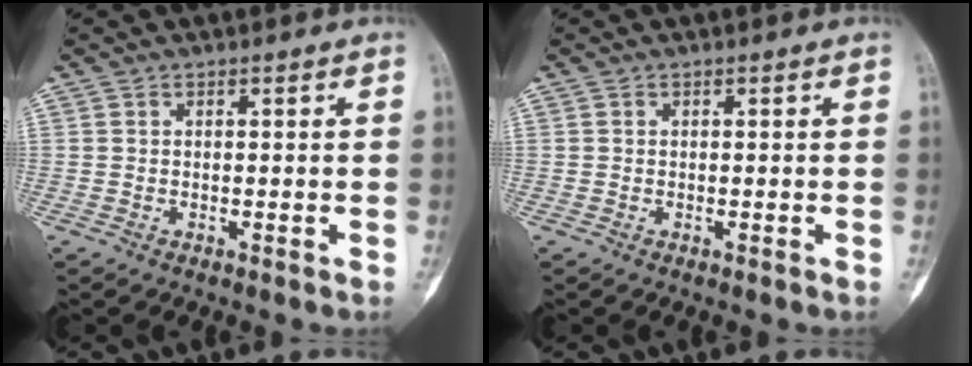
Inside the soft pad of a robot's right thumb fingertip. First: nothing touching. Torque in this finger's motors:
{"motor_torque": [0.26, 0.03, 0.13, 0.34, 0.06]}